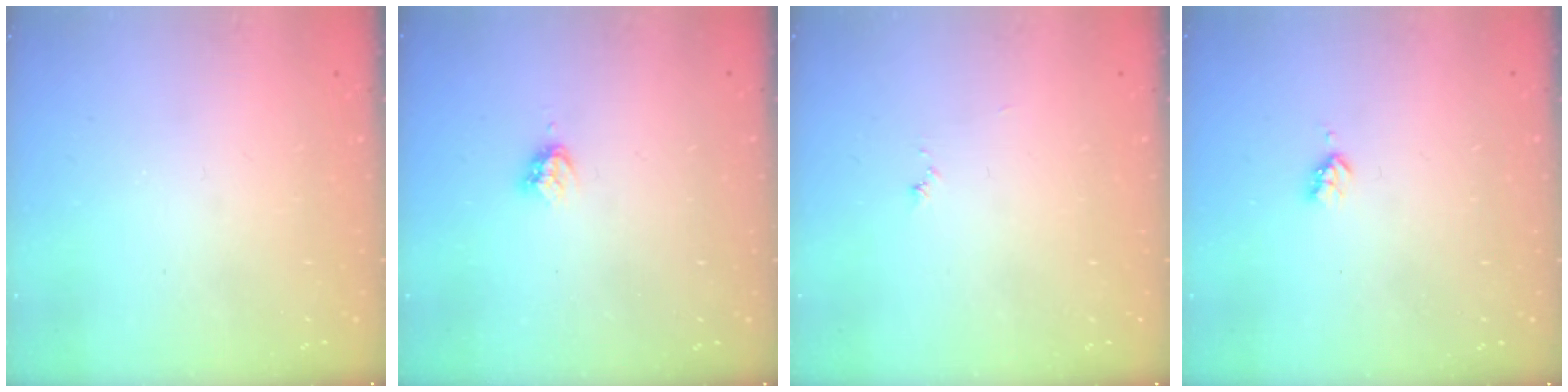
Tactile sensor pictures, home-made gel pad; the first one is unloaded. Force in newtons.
{"total": 3.3, "press": 3.3, "slide": 0.4}
{"total": 3.8, "press": 3.8, "slide": 0.4}
{"total": 2.9, "press": 2.9, "slide": 0.5}